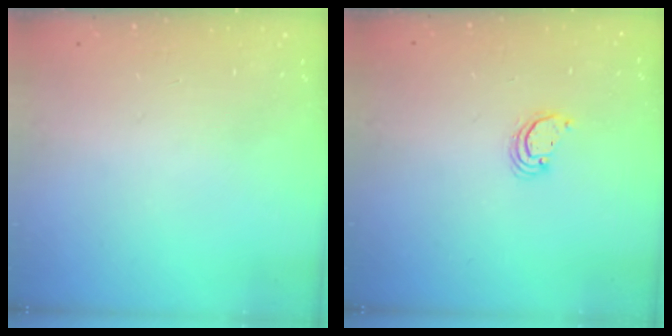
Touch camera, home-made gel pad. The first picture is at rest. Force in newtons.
{"total": 2.7, "press": 2.7, "slide": 0.2}